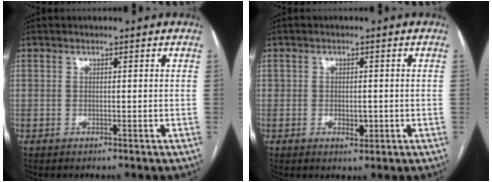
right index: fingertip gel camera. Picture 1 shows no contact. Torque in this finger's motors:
{"motor_torque": [-0.31, 0.06, 0.00, 0.00]}